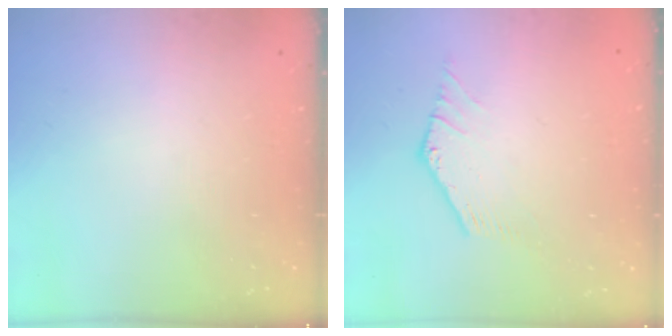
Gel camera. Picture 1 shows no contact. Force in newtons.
{"total": 0.0}